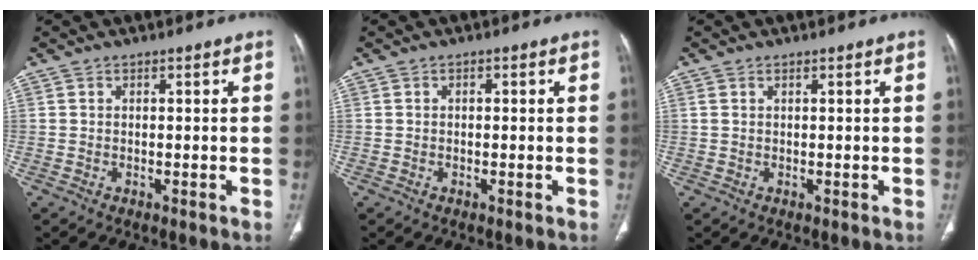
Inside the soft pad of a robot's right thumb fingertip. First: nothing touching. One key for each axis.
{"total": 0.7, "fx": 0.1, "fy": 0.5, "fz": 0.6, "tx": -0.010, "ty": 0.004, "tz": 0.002}
{"total": 0.9, "fx": 0.4, "fy": 0.4, "fz": 0.7, "tx": -0.023, "ty": 0.013, "tz": 0.015}